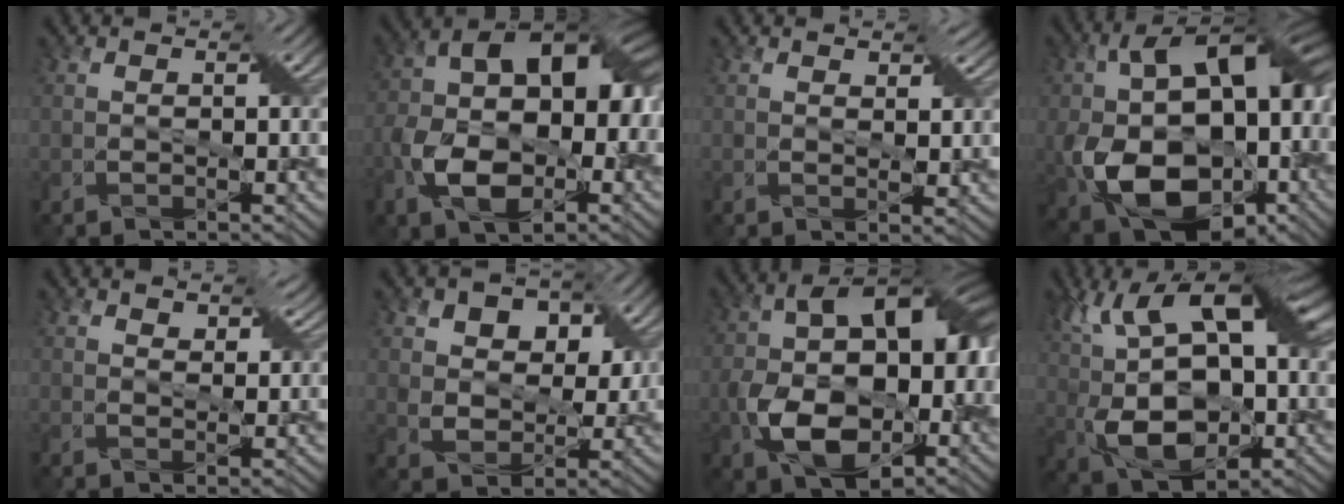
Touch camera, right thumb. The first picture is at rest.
{"total": 16.6, "force": [-3.7, 10.3, 12.5], "torque": [-0.220, -0.017, -0.069]}
{"total": 2.6, "force": [1.7, 1.4, 1.5], "torque": [-0.028, -0.005, 0.030]}
{"total": 19.8, "force": [-3.3, 13.5, 14.1], "torque": [-0.269, -0.043, -0.033]}
{"total": 3.6, "force": [2.3, 2.0, 1.9], "torque": [-0.039, -0.005, 0.040]}
{"total": 8.4, "force": [3.3, 6.0, 4.8], "torque": [-0.092, -0.006, 0.046]}
{"total": 17.2, "force": [-3.3, 10.8, 13.0], "torque": [-0.224, -0.024, -0.052]}
{"total": 17.2, "force": [3.5, 9.2, 14.1], "torque": [-0.258, 0.012, 0.054]}